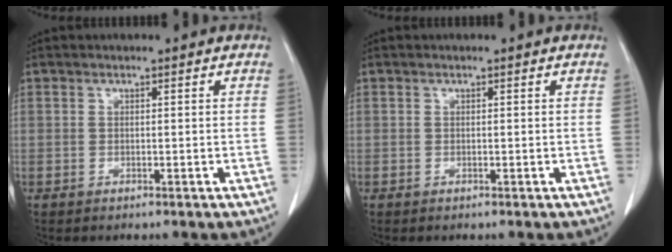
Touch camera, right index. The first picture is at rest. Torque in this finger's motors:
{"motor_torque": [-0.01, 0.00, 0.01, 0.00]}